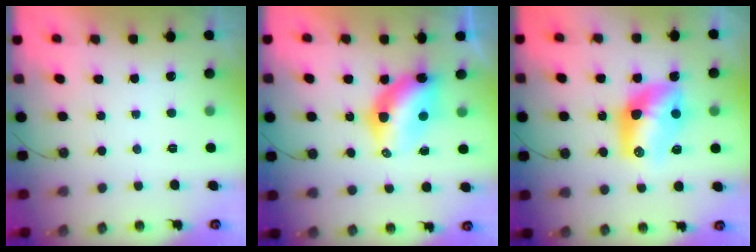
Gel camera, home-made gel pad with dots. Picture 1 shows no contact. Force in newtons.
{"total": 7.8, "press": 7.8, "slide": 0.5}
{"total": 12.3, "press": 12.2, "slide": 1.1}